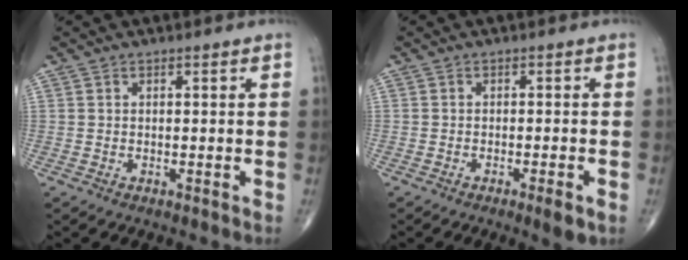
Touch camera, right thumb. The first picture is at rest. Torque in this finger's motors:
{"motor_torque": [5.01, 0.00, 1.32, -1.45, 0.02]}